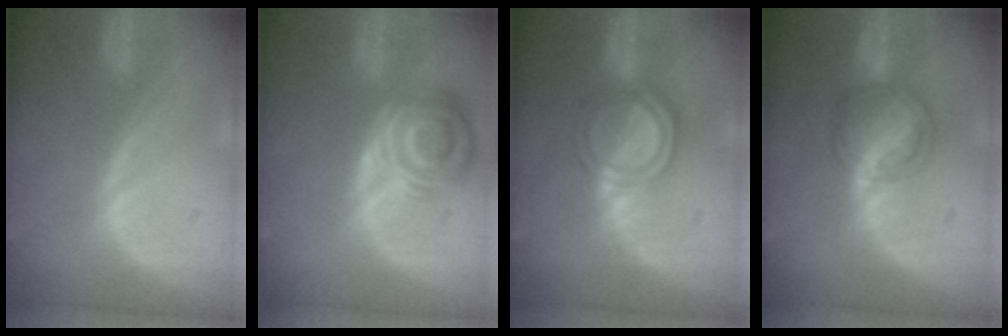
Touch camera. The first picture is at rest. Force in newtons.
{"total": 8.4, "press": 7.4, "slide": 3.8}
{"total": 6.0, "press": 5.4, "slide": 2.7}
{"total": 6.2, "press": 6.1, "slide": 1.3}